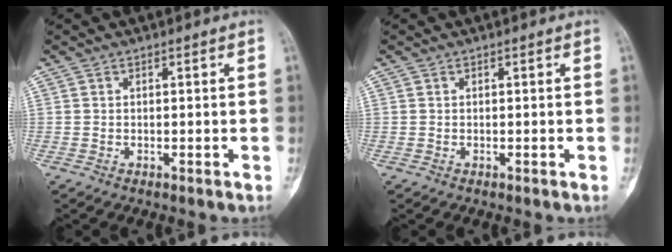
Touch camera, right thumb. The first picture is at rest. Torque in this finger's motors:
{"motor_torque": [0.00, 0.00, 0.04, -0.02, 0.03]}